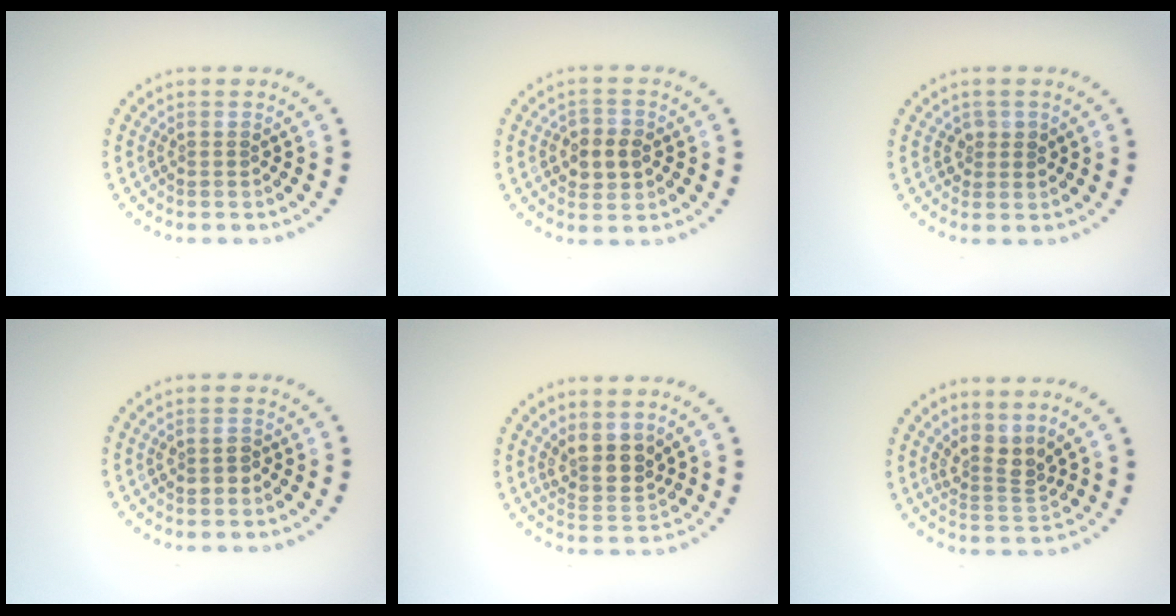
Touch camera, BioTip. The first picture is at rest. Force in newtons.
{"total": 2.9, "press": 2.8, "slide": 0.3}
{"total": 1.4, "press": 1.3, "slide": 0.6}
{"total": 1.4, "press": 1.4, "slide": 0.3}
{"total": 3.2, "press": 2.7, "slide": 1.8}
{"total": 2.8, "press": 2.0, "slide": 1.9}